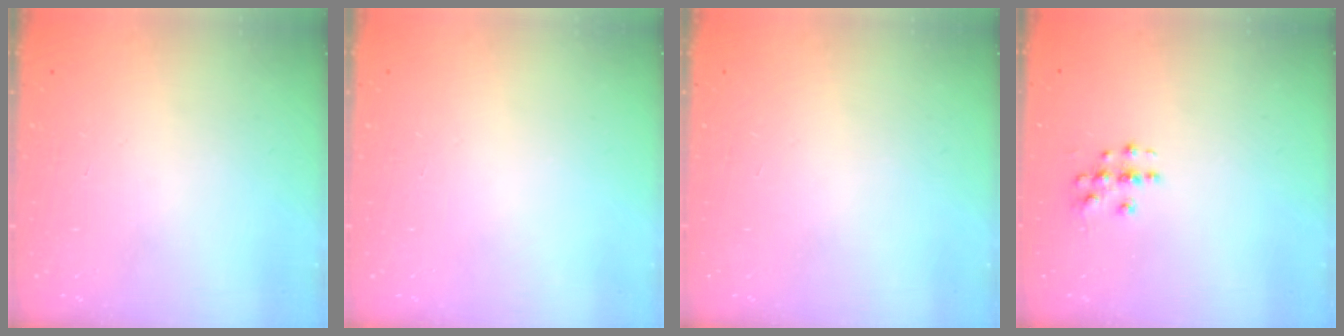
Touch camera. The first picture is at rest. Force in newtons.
{"total": 0.0}
{"total": 0.0}
{"total": 3.4, "press": 3.4, "slide": 0.2}